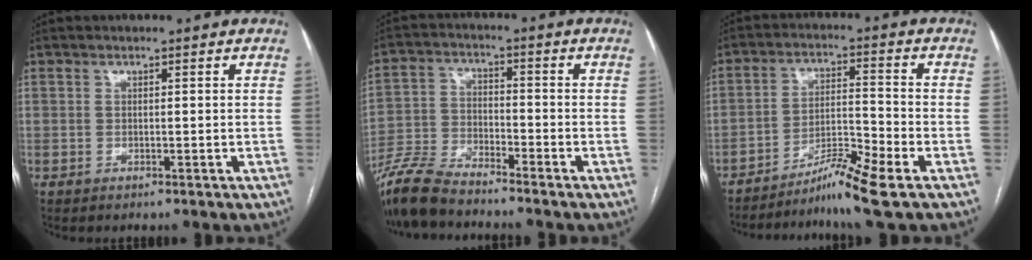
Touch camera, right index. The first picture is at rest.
{"total": 9.1, "force": [-8.3, 1.5, 3.3], "torque": [-0.068, -0.016, -0.162]}
{"total": 8.8, "force": [-6.3, -0.9, 6.1], "torque": [-0.112, -0.013, -0.108]}